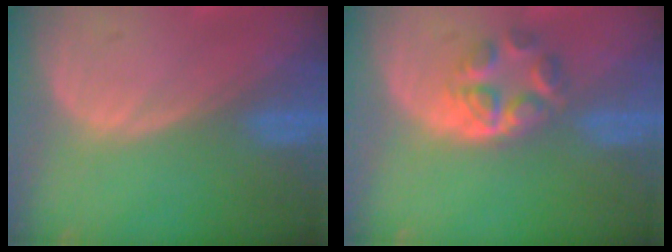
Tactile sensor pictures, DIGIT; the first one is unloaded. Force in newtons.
{"total": 5.0, "press": 4.8, "slide": 1.4}